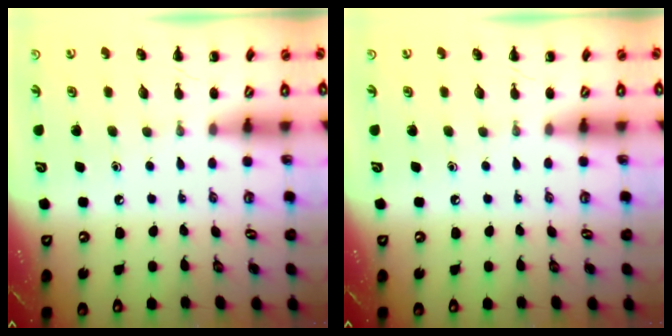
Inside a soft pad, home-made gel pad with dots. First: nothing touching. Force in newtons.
{"total": 0.0}